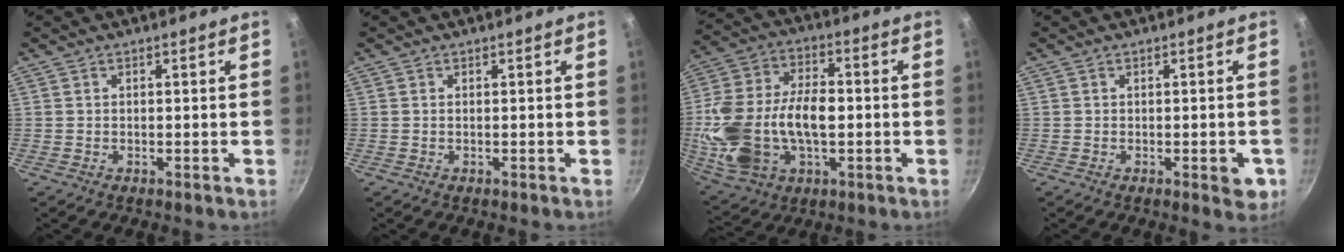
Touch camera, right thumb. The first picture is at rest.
{"total": 0.0}
{"total": 20.1, "force": [-1.9, 12.4, 15.7], "torque": [-0.301, 0.027, -0.027]}
{"total": 4.1, "force": [-1.3, 1.6, 3.6], "torque": [-0.033, 0.000, -0.016]}